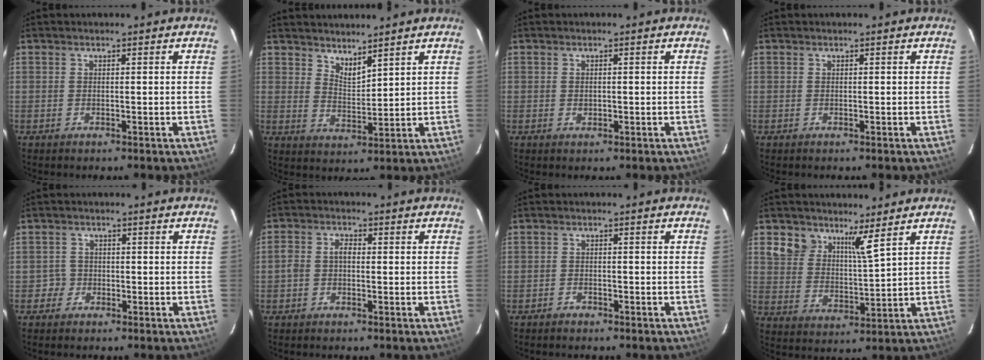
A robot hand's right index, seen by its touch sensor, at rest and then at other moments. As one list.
[{"total": 5.2, "force": [4.4, 2.2, 1.5], "torque": [-0.016, -0.003, 0.082]}, {"total": 1.0, "force": [-0.1, 0.8, 0.6], "torque": [-0.009, 0.001, -0.001]}, {"total": 0.0}, {"total": 2.4, "force": [-1.0, 2.1, -0.6], "torque": [0.016, 0.018, -0.017]}, {"total": 2.8, "force": [-0.7, 2.0, 1.9], "torque": [-0.036, 0.010, -0.017]}, {"total": 1.5, "force": [-1.3, 0.7, 0.0], "torque": [-0.007, 0.005, -0.024]}, {"total": 6.5, "force": [4.7, 3.2, 3.1], "torque": [-0.053, 0.001, 0.089]}]